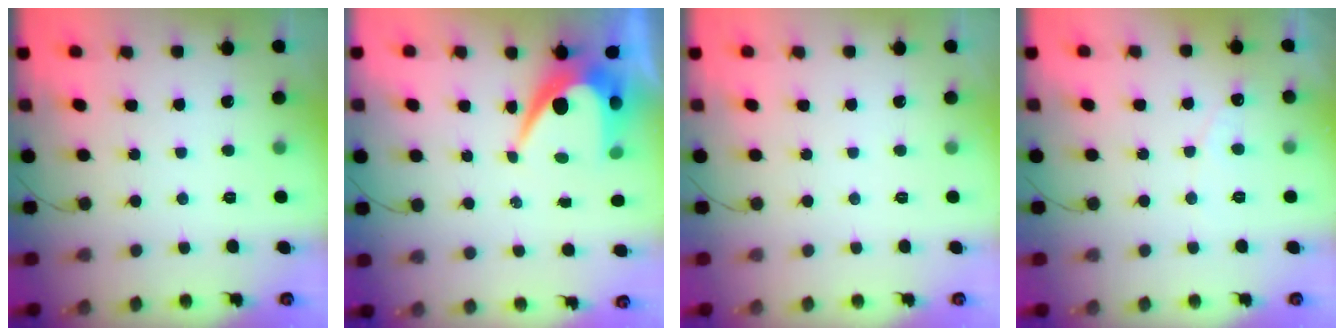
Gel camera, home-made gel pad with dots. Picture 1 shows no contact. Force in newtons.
{"total": 7.8, "press": 7.7, "slide": 0.5}
{"total": 0.0}
{"total": 2.9, "press": 2.9, "slide": 0.2}